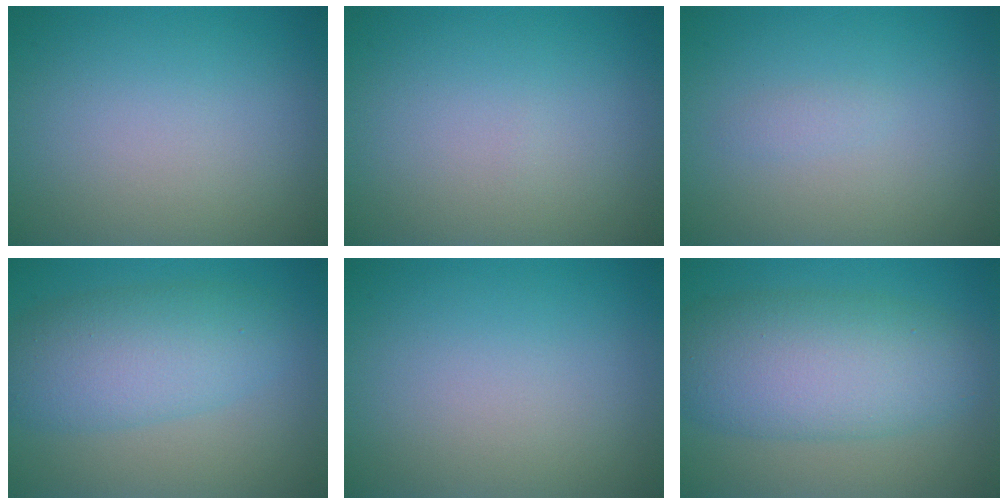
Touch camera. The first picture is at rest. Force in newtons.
{"total": 0.0}
{"total": 0.6, "press": 0.6, "slide": 0.0}
{"total": 6.3, "press": 6.3, "slide": 0.1}
{"total": 0.0}
{"total": 8.5, "press": 8.5, "slide": 0.1}